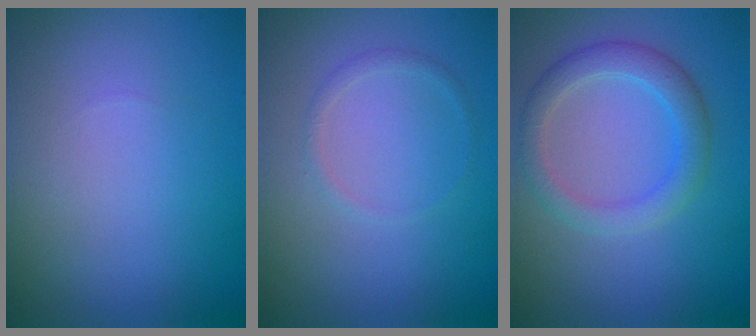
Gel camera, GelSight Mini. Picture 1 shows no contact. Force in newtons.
{"total": 0.8, "press": 0.8, "slide": 0.1}
{"total": 3.1, "press": 3.1, "slide": 0.3}